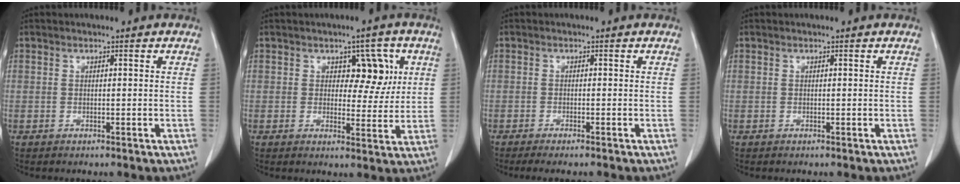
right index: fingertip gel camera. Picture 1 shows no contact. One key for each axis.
{"total": 5.9, "fx": 1.8, "fy": 3.5, "fz": 4.4, "tx": -0.042, "ty": 0.010, "tz": 0.027}
{"total": 4.2, "fx": -3.6, "fy": 0.3, "fz": 2.2, "tx": -0.025, "ty": -0.006, "tz": -0.049}
{"total": 0.0}